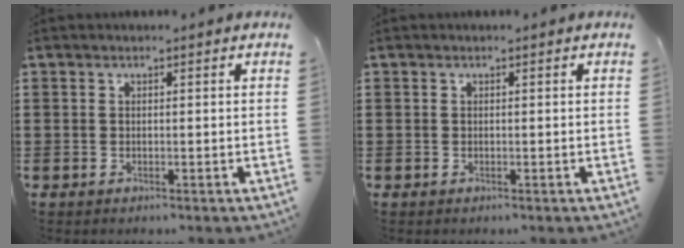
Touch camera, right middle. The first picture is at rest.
{"total": 0.0}